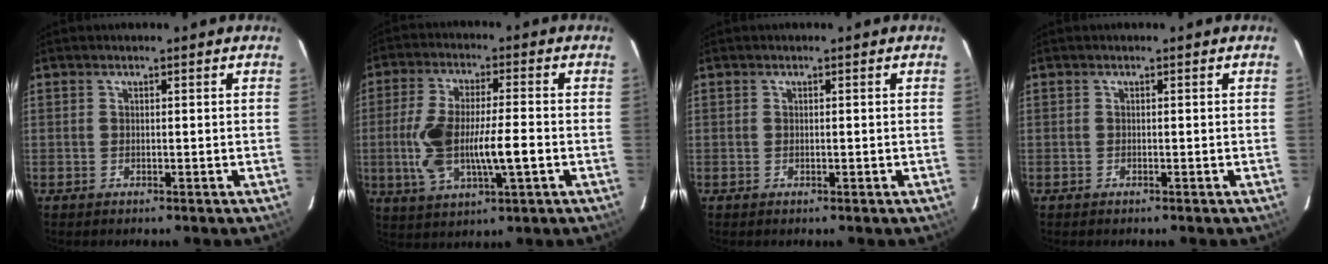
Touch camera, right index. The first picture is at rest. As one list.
[{"total": 11.8, "force": [-2.0, 2.7, 11.3], "torque": [-0.227, 0.004, -0.030]}, {"total": 0.0}, {"total": 0.0}]